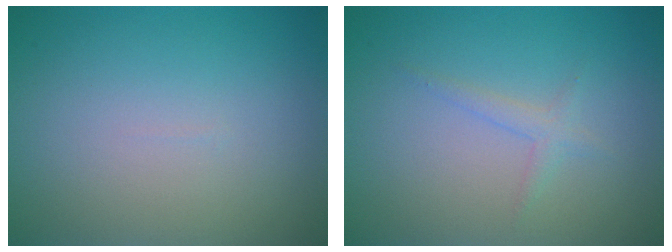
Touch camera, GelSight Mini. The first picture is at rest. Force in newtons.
{"total": 1.2, "press": 1.2, "slide": 0.0}